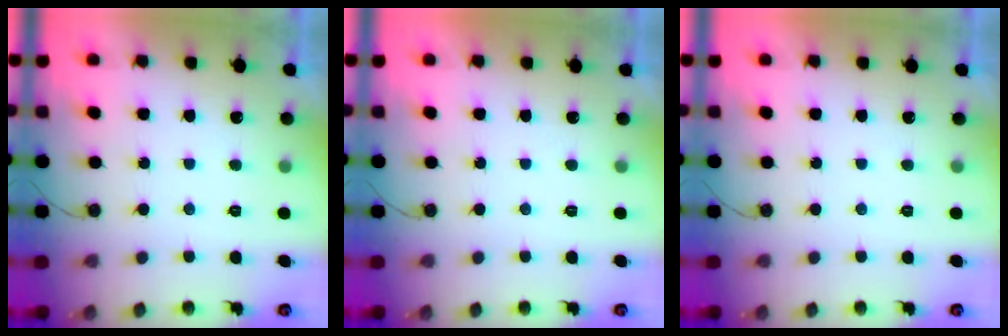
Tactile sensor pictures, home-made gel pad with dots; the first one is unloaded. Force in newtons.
{"total": 1.7, "press": 1.7, "slide": 0.0}
{"total": 1.8, "press": 1.8, "slide": 0.1}